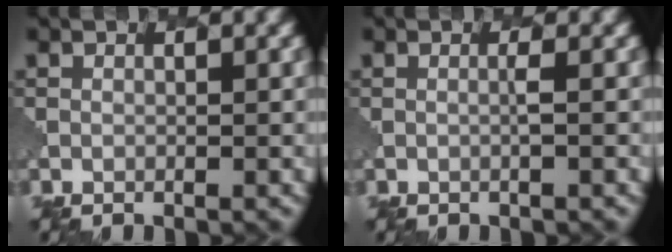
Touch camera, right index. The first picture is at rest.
{"total": 0.7, "force": [0.1, 0.1, 0.6], "torque": [-0.008, -0.001, -0.004]}